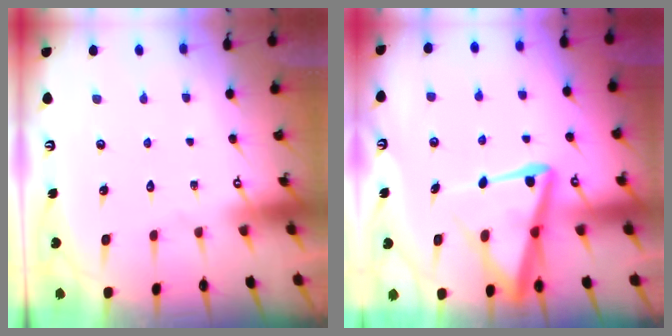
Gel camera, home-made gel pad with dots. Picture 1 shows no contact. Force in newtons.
{"total": 11.9, "press": 11.8, "slide": 1.3}